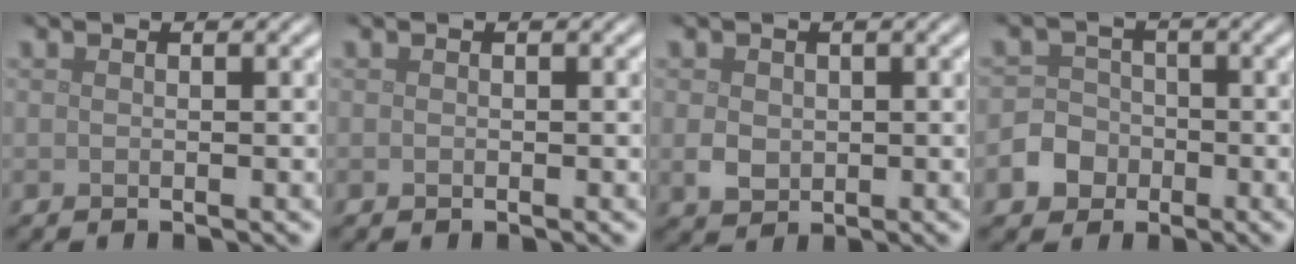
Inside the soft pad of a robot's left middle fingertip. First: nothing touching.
{"total": 0.0}
{"total": 2.0, "force": [0.0, 1.7, 1.0], "torque": [-0.019, -0.006, 0.000]}
{"total": 4.0, "force": [-1.6, 3.5, 0.9], "torque": [0.008, -0.001, -0.044]}